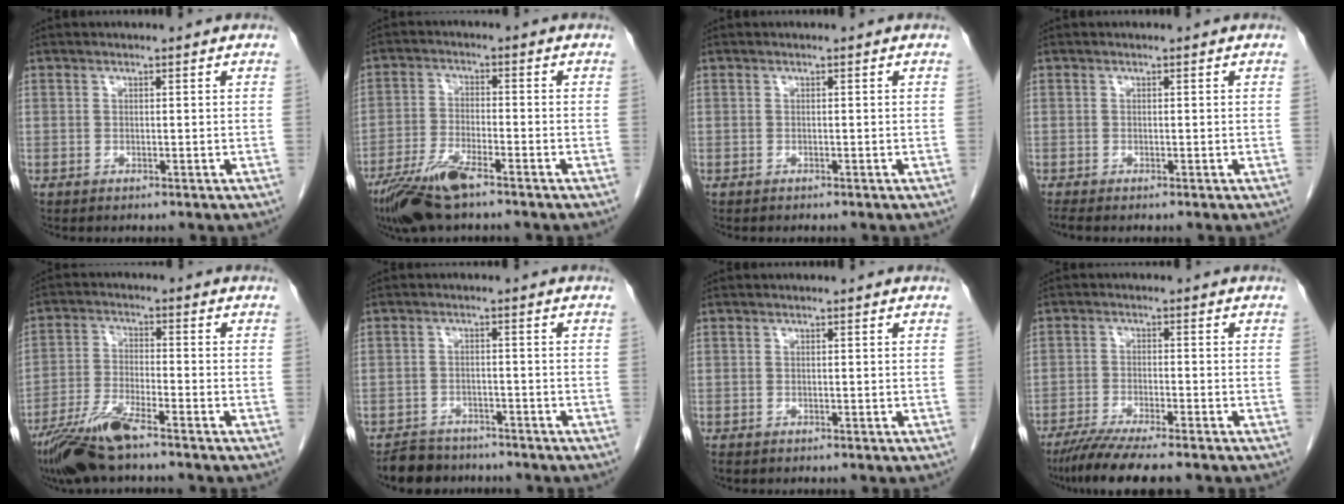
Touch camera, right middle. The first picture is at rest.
{"total": 8.6, "force": [-6.1, 1.5, 5.9], "torque": [-0.121, -0.020, -0.114]}
{"total": 0.0}
{"total": 0.5, "force": [-0.5, -0.2, 0.2], "torque": [-0.007, -0.002, -0.011]}
{"total": 9.1, "force": [-6.8, 1.0, 6.0], "torque": [-0.125, -0.024, -0.129]}
{"total": 5.9, "force": [-5.2, 2.7, 0.7], "torque": [-0.010, -0.002, -0.082]}
{"total": 1.1, "force": [-0.8, 0.6, 0.4], "torque": [-0.009, -0.001, -0.013]}
{"total": 8.8, "force": [-7.2, 0.3, 5.1], "torque": [-0.077, -0.023, -0.118]}